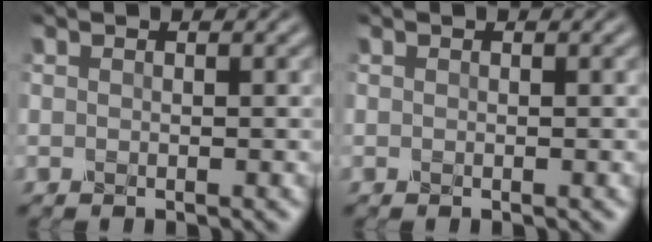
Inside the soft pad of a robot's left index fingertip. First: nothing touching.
{"total": 0.0}